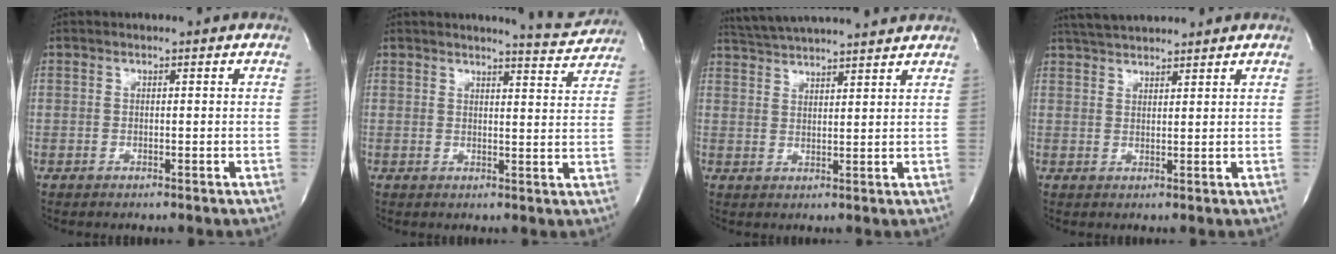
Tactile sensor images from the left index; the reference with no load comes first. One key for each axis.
{"total": 5.8, "fx": 5.8, "fy": -0.1, "fz": 0.4, "tx": -0.015, "ty": -0.026, "tz": 0.062}
{"total": 13.8, "fx": 12.9, "fy": 0.8, "fz": 4.9, "tx": -0.097, "ty": 0.031, "tz": 0.196}
{"total": 6.5, "fx": 6.0, "fy": 1.0, "fz": 2.3, "tx": -0.045, "ty": 0.032, "tz": 0.106}